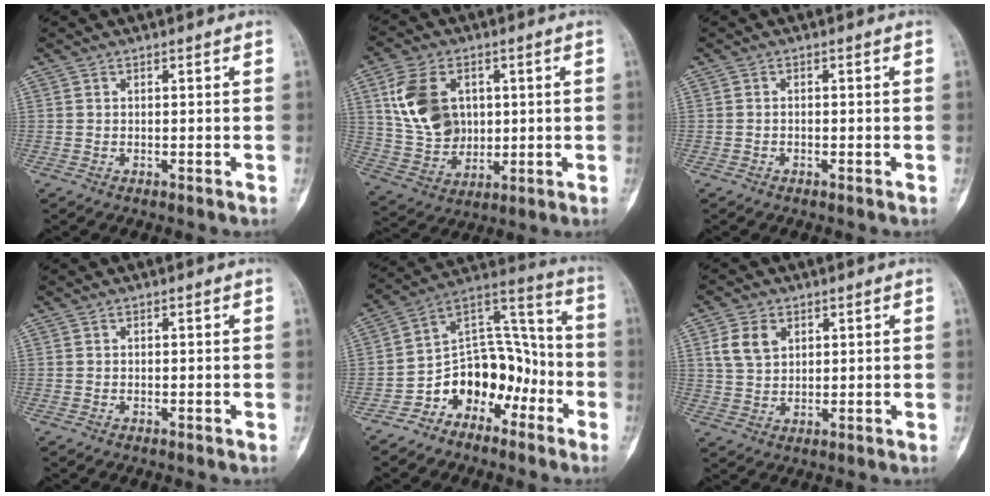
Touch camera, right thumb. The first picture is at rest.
{"total": 13.2, "force": [3.5, 9.8, 8.1], "torque": [-0.124, -0.006, 0.073]}
{"total": 0.5, "force": [-0.3, 0.3, 0.2], "torque": [-0.003, 0.002, -0.009]}
{"total": 0.0}
{"total": 14.3, "force": [-7.1, 10.1, 7.1], "torque": [-0.061, 0.108, -0.128]}
{"total": 6.2, "force": [2.4, 4.4, 3.7], "torque": [-0.057, -0.003, 0.050]}